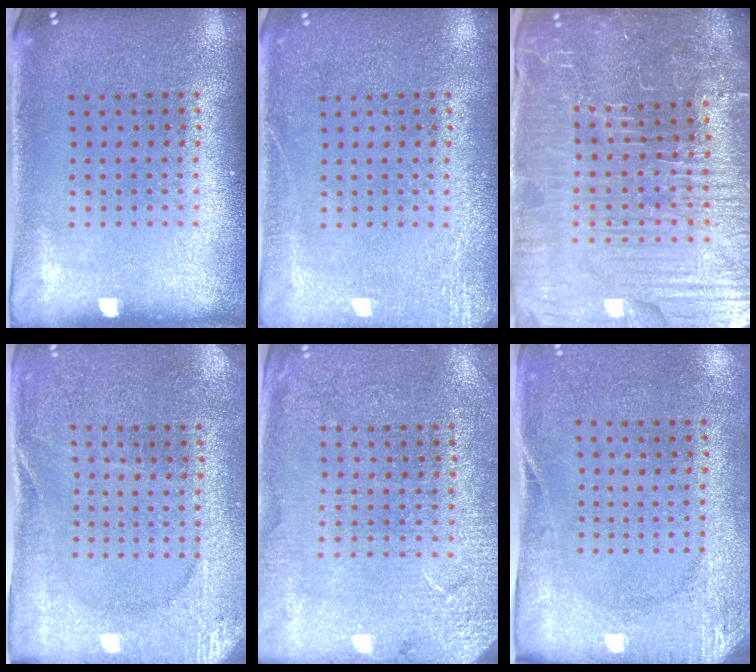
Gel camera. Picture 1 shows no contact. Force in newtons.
{"total": 2.5, "press": 2.4, "slide": 0.3}
{"total": 6.4, "press": 5.8, "slide": 2.6}
{"total": 2.7, "press": 2.6, "slide": 0.4}
{"total": 2.7, "press": 2.7, "slide": 0.1}
{"total": 2.7, "press": 2.1, "slide": 1.7}